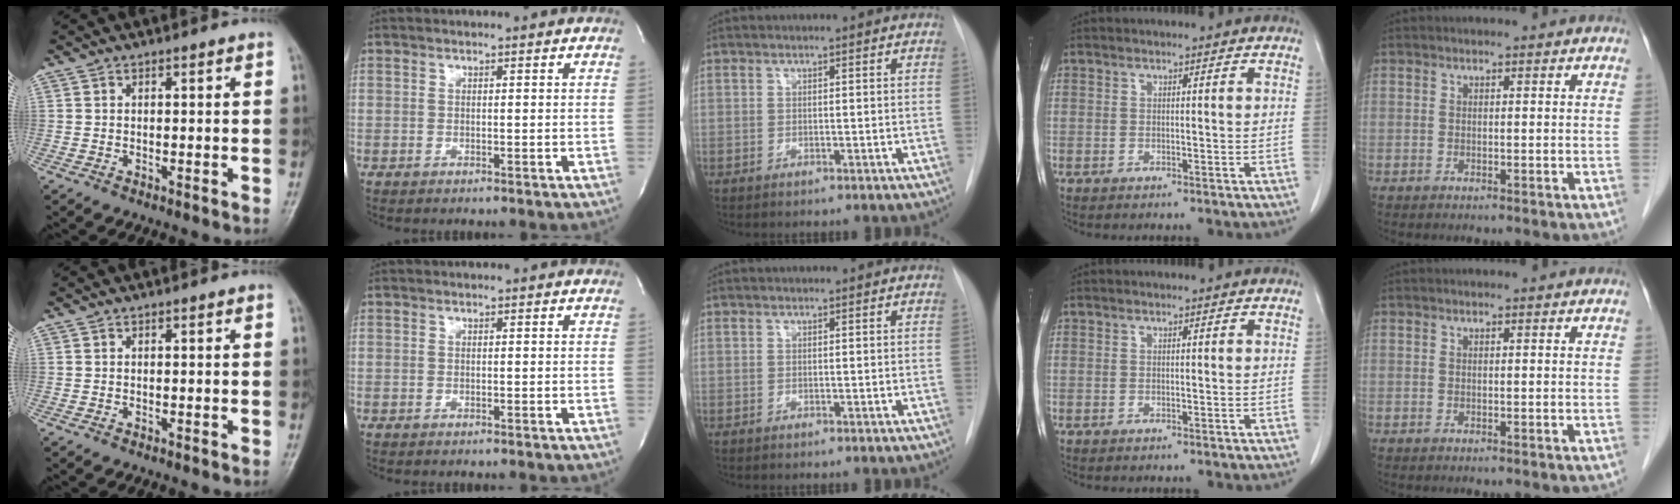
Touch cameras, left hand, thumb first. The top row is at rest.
{}